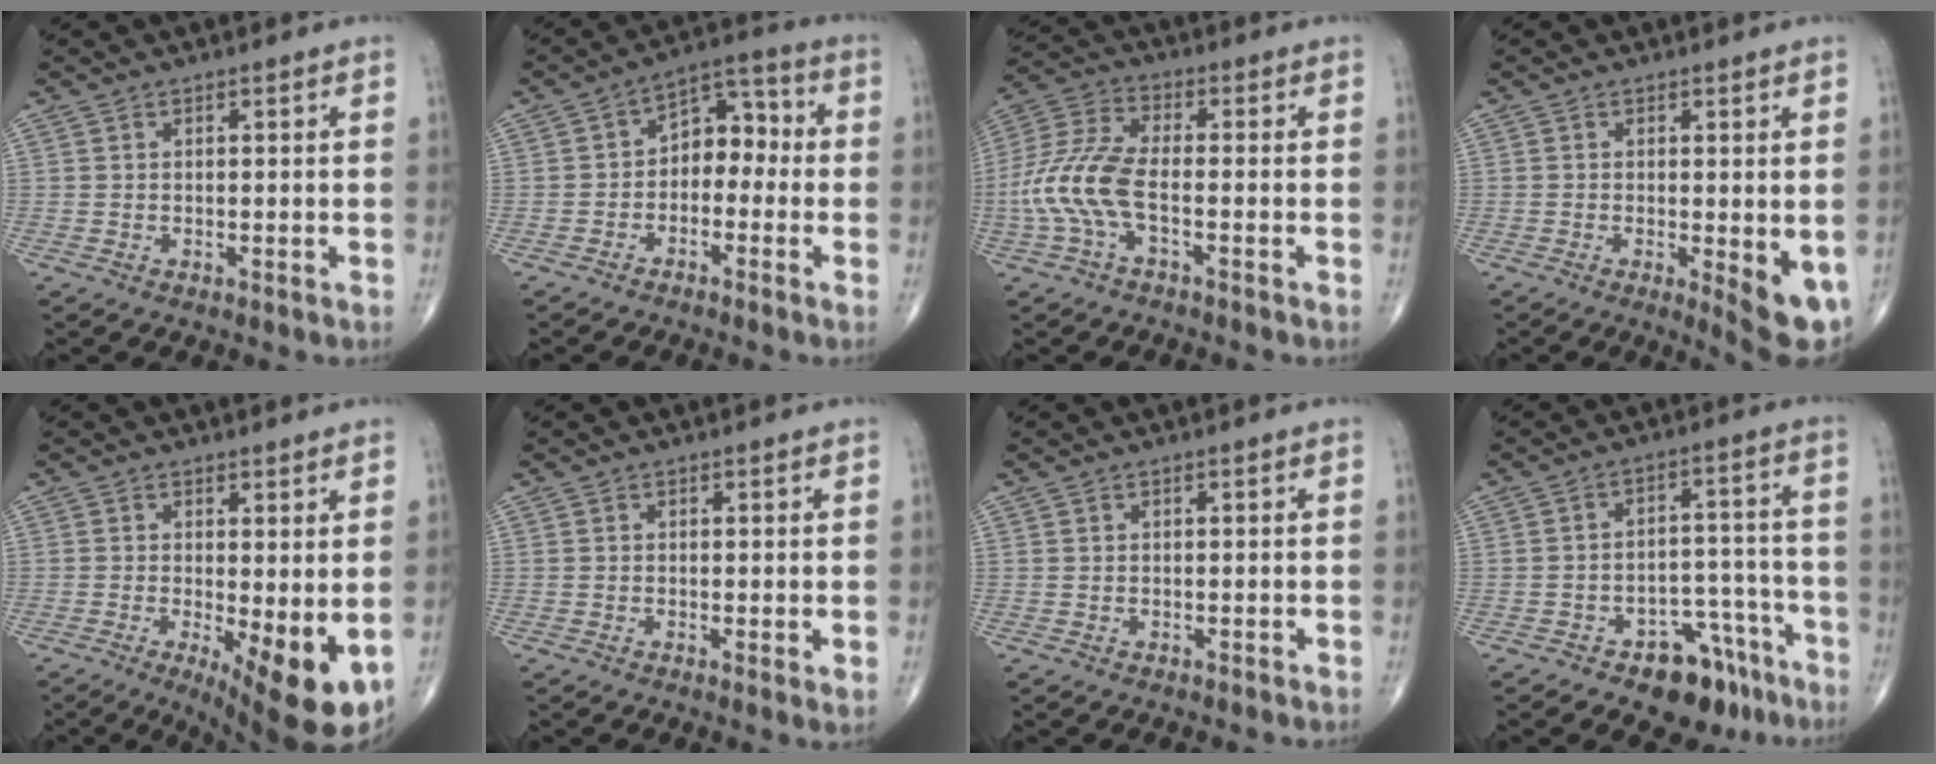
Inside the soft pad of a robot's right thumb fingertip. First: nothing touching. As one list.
[{"total": 7.8, "force": [-1.3, 5.4, 5.4], "torque": [-0.049, 0.044, -0.038]}, {"total": 11.0, "force": [-2.7, 4.5, 9.6], "torque": [-0.232, 0.027, -0.060]}, {"total": 6.9, "force": [-1.4, 2.0, 6.4], "torque": [-0.081, -0.017, -0.017]}, {"total": 10.5, "force": [-2.0, 3.4, 9.8], "torque": [-0.142, -0.024, -0.020]}, {"total": 1.6, "force": [0.0, 0.4, 1.5], "torque": [-0.027, -0.007, -0.004]}, {"total": 0.0}, {"total": 10.9, "force": [-7.2, 6.1, 5.4], "torque": [-0.038, 0.069, -0.100]}]